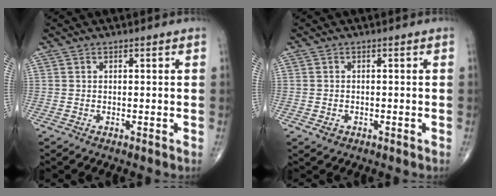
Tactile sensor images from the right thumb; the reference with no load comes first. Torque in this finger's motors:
{"motor_torque": [0.15, 0.08, -0.16, -0.09, -0.01]}